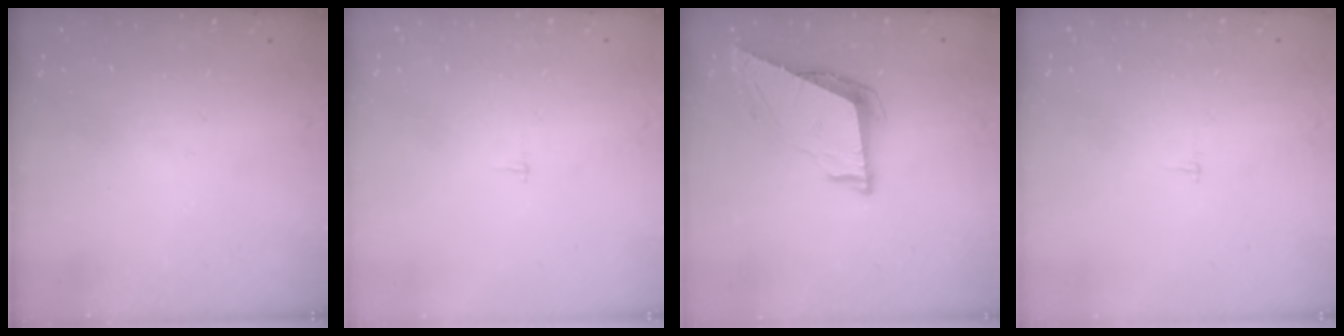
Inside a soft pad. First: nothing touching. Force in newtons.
{"total": 2.1, "press": 2.1, "slide": 0.2}
{"total": 7.5, "press": 7.5, "slide": 0.5}
{"total": 2.1, "press": 2.1, "slide": 0.2}